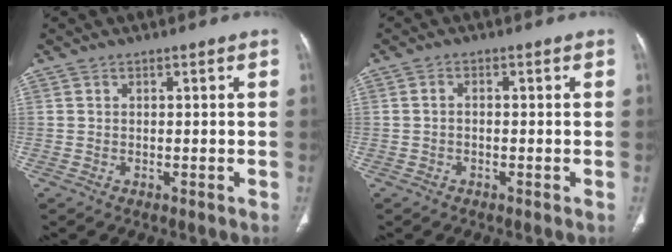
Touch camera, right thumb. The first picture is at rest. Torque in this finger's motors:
{"motor_torque": [-0.40, 0.40, 0.10, 0.09, 0.01]}